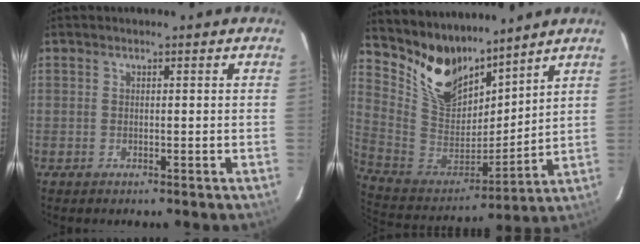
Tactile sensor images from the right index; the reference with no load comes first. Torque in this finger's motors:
{"motor_torque": [0.18, 0.67, 0.19, 0.04]}